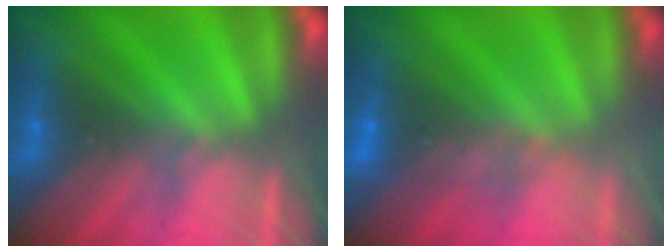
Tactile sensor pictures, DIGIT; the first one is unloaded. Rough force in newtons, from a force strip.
{"total": 3.8}